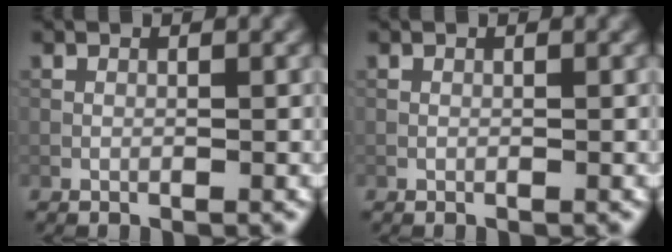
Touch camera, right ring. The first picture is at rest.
{"total": 0.0}